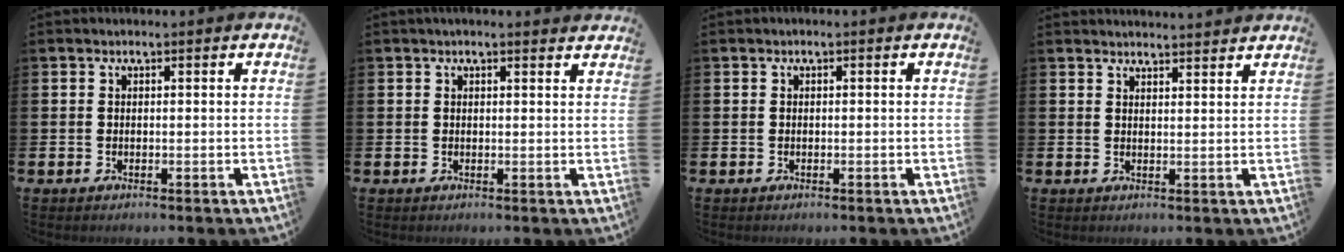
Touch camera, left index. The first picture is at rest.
{"total": 1.1, "force": [1.0, 0.0, 0.3], "torque": [-0.005, -0.001, 0.018]}
{"total": 0.0}
{"total": 2.6, "force": [2.6, -0.2, -0.2], "torque": [0.012, -0.019, 0.044]}